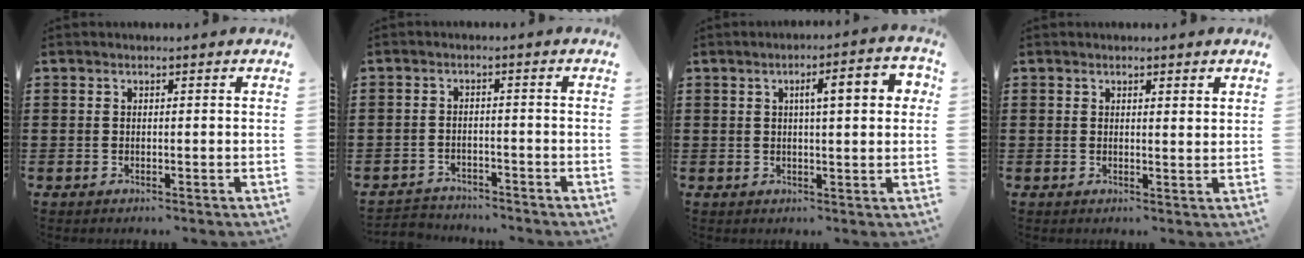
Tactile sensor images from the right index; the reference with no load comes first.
{"total": 2.7, "force": [-2.6, 0.4, -0.3], "torque": [-0.003, 0.000, -0.059]}
{"total": 6.0, "force": [1.5, 1.3, 5.7], "torque": [-0.087, -0.002, 0.016]}
{"total": 1.0, "force": [0.9, 0.2, 0.4], "torque": [-0.010, 0.003, 0.016]}